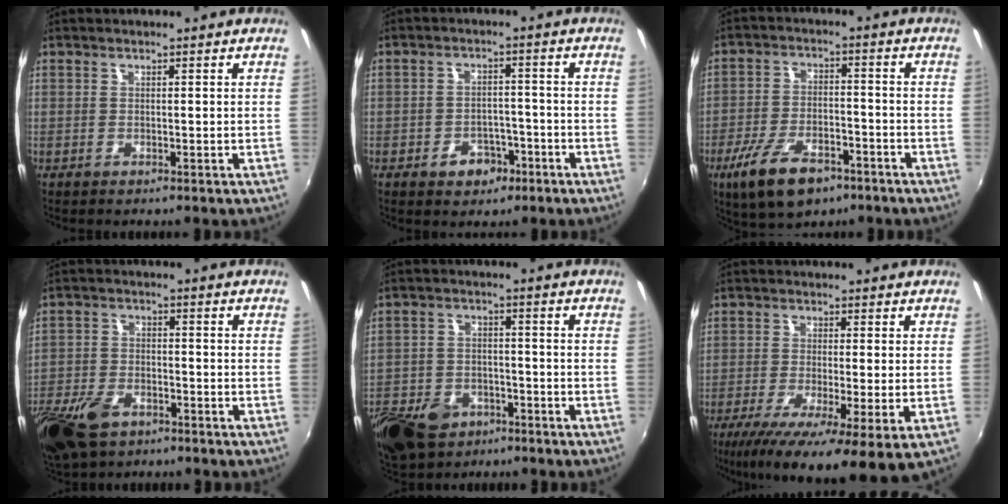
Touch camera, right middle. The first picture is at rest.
{"total": 5.4, "force": [-3.1, 3.8, 2.2], "torque": [-0.047, 0.009, -0.033]}
{"total": 12.8, "force": [-7.8, 5.8, 8.2], "torque": [-0.178, -0.021, -0.134]}
{"total": 12.9, "force": [-7.9, 7.2, 7.1], "torque": [-0.180, -0.020, -0.151]}
{"total": 16.3, "force": [-9.6, 10.6, 7.8], "torque": [-0.210, -0.013, -0.159]}
{"total": 12.6, "force": [-5.5, 2.2, 11.1], "torque": [-0.212, -0.049, -0.091]}